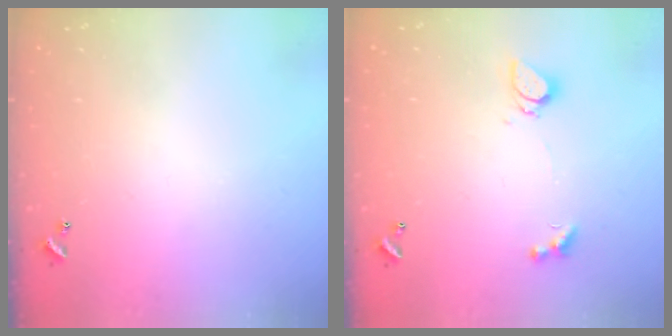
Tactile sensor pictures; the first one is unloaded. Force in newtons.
{"total": 1.3, "press": 1.2, "slide": 0.4}